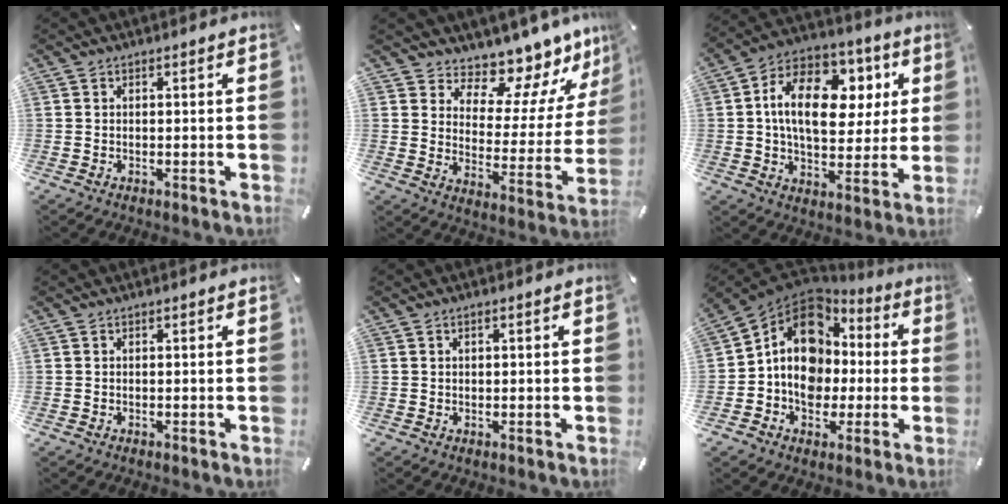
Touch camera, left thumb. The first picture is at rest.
{"total": 10.4, "force": [9.5, 4.0, 1.2], "torque": [-0.026, -0.107, 0.162]}
{"total": 19.0, "force": [4.6, 12.2, 13.8], "torque": [-0.229, -0.005, 0.078]}
{"total": 0.0}
{"total": 0.8, "force": [0.3, 0.6, 0.5], "torque": [-0.011, 0.004, 0.005]}
{"total": 14.7, "force": [0.3, 12.2, 8.2], "torque": [-0.151, -0.001, 0.007]}